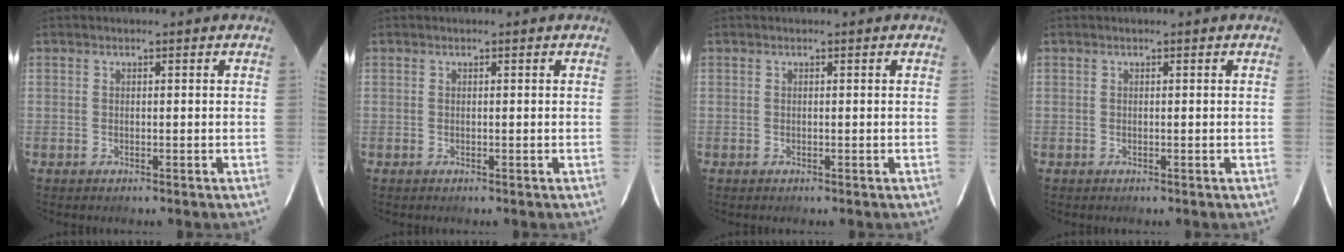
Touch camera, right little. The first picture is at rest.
{"total": 0.0}
{"total": 0.0}
{"total": 0.0}